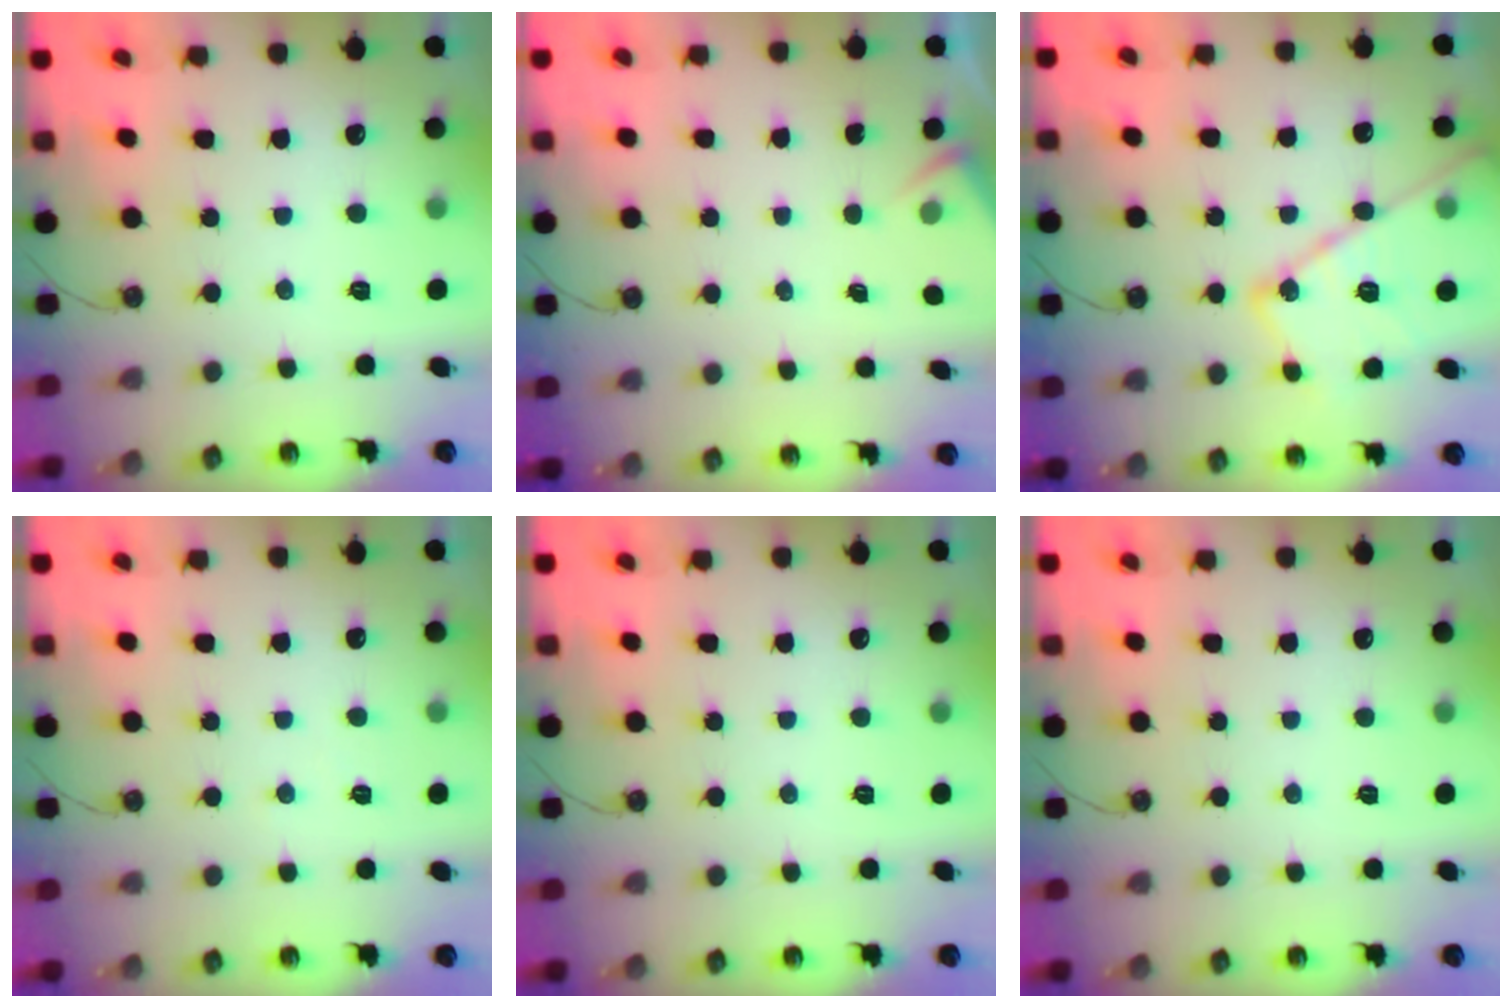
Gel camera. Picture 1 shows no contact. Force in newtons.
{"total": 2.6, "press": 2.6, "slide": 0.4}
{"total": 17.9, "press": 17.9, "slide": 1.0}
{"total": 3.6, "press": 3.5, "slide": 0.6}
{"total": 0.0}
{"total": 0.0}